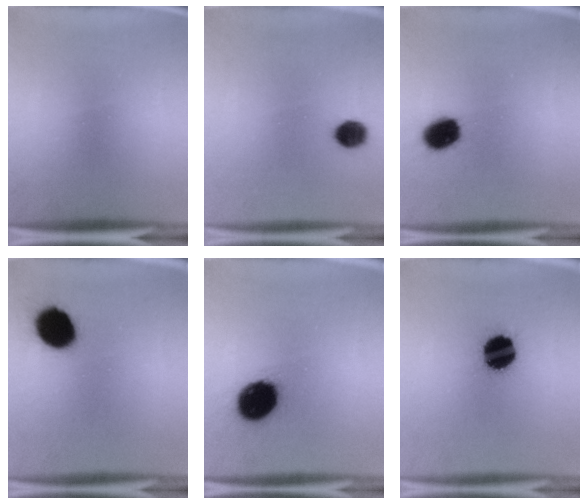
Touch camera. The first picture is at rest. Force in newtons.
{"total": 4.8}
{"total": 8.0}
{"total": 11.7}
{"total": 14.4}
{"total": 13.3}